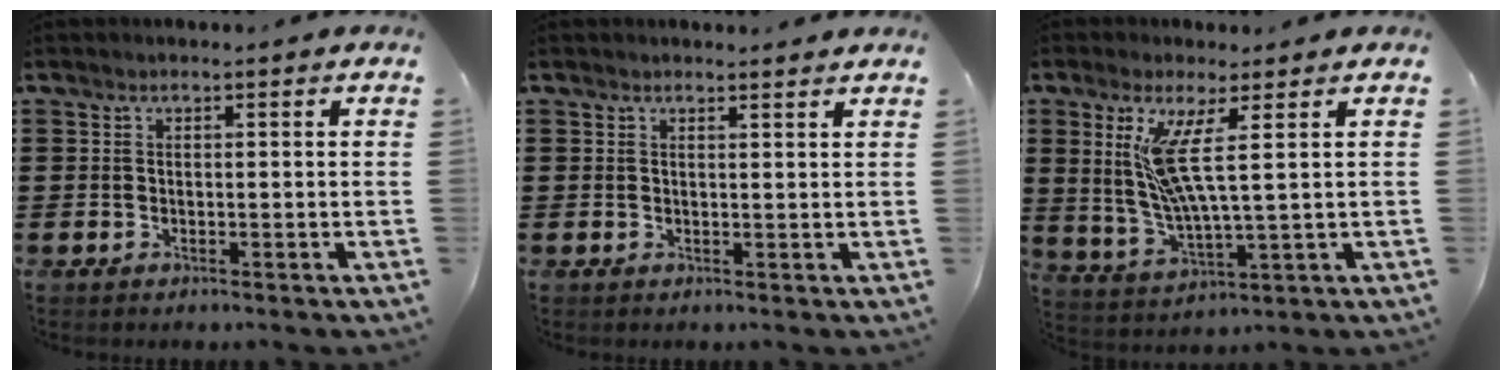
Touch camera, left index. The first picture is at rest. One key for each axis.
{"total": 1.2, "fx": 1.2, "fy": 0.0, "fz": 0.1, "tx": -0.004, "ty": -0.001, "tz": 0.024}
{"total": 9.6, "fx": 3.5, "fy": 1.2, "fz": 8.9, "tx": -0.193, "ty": -0.009, "tz": 0.058}